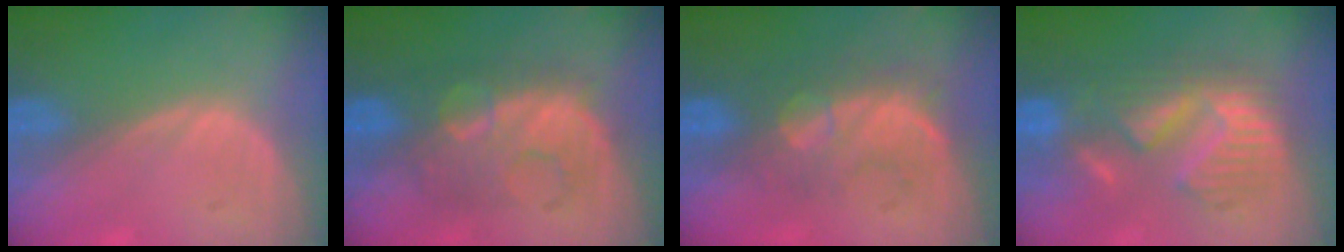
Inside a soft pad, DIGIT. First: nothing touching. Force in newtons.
{"total": 8.2, "press": 8.2, "slide": 0.0}
{"total": 8.2, "press": 7.7, "slide": 2.8}
{"total": 9.6, "press": 9.6, "slide": 0.3}